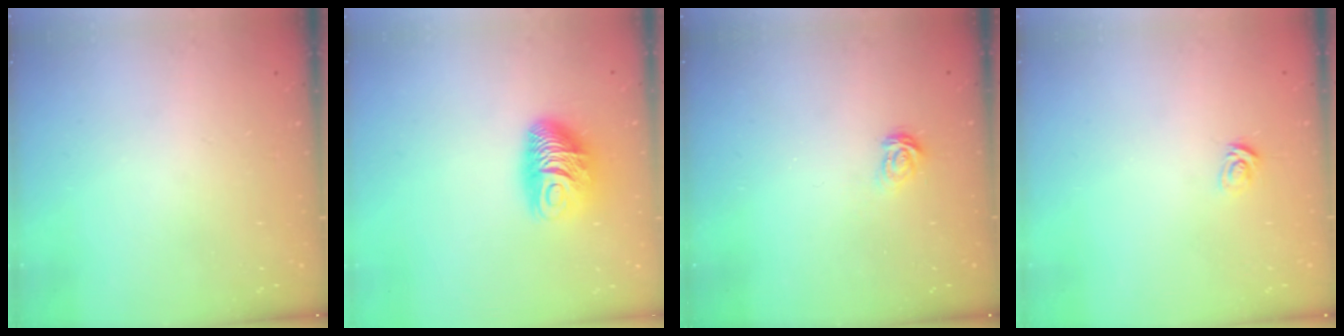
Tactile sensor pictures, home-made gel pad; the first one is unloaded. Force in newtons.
{"total": 10.3, "press": 10.3, "slide": 0.8}
{"total": 3.6, "press": 3.6, "slide": 0.3}
{"total": 3.7, "press": 3.7, "slide": 0.2}